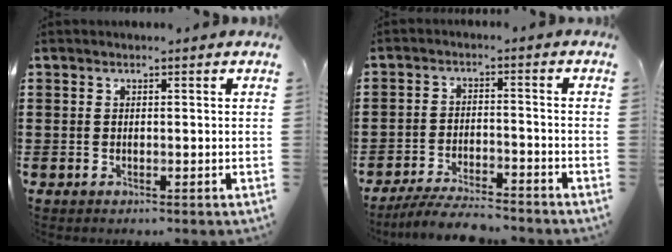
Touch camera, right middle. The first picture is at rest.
{"total": 5.4, "force": [-5.1, 0.3, 1.8], "torque": [-0.037, -0.004, -0.098]}